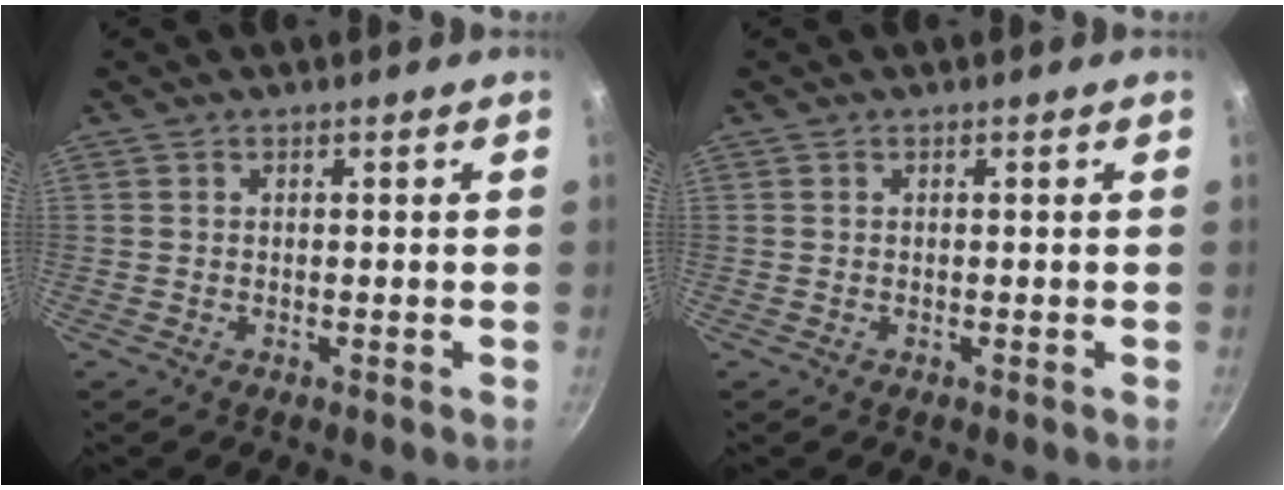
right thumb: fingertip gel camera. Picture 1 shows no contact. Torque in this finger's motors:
{"motor_torque": [-0.12, -0.12, 0.07, -0.03, 0.00]}